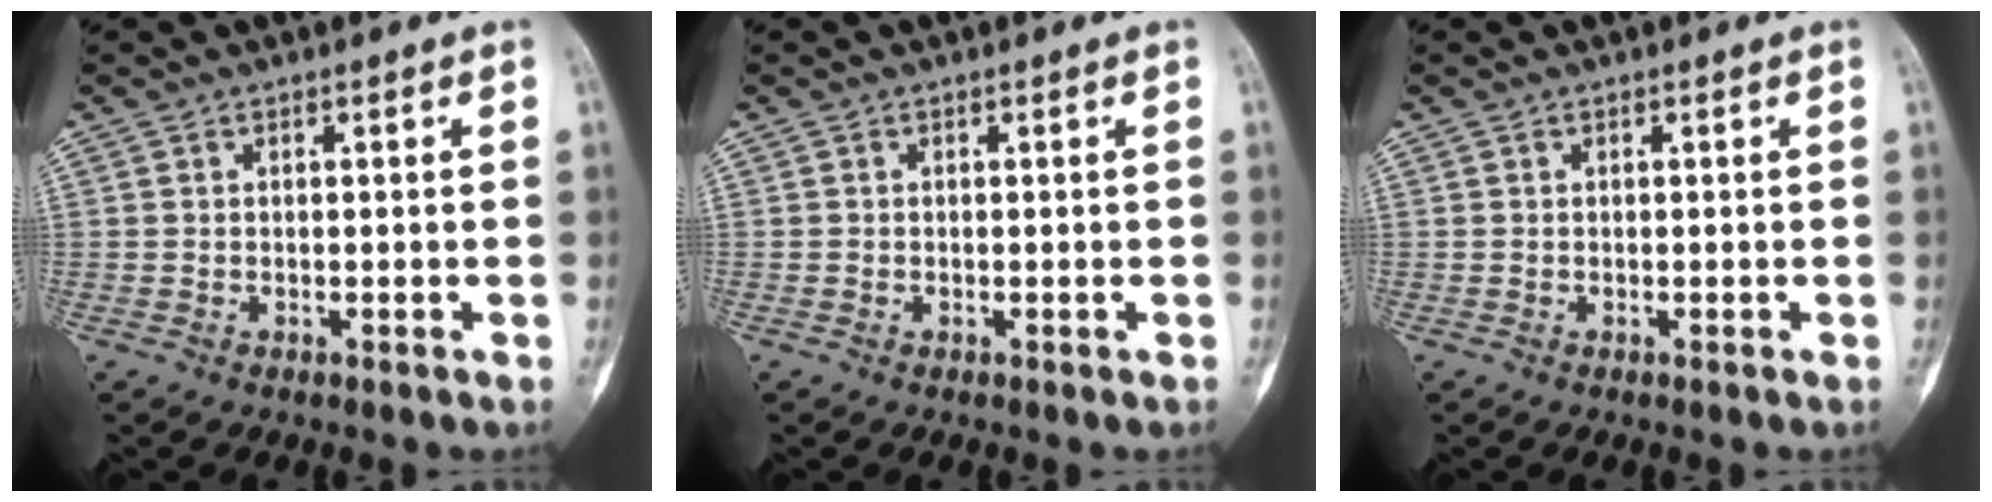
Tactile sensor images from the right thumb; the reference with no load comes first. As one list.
[{"total": 0.0}, {"total": 0.0}]